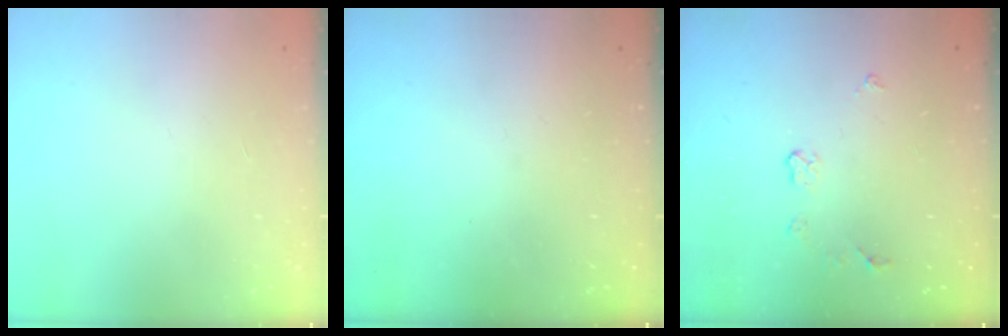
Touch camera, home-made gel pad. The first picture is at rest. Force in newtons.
{"total": 0.0}
{"total": 3.7, "press": 3.6, "slide": 0.7}